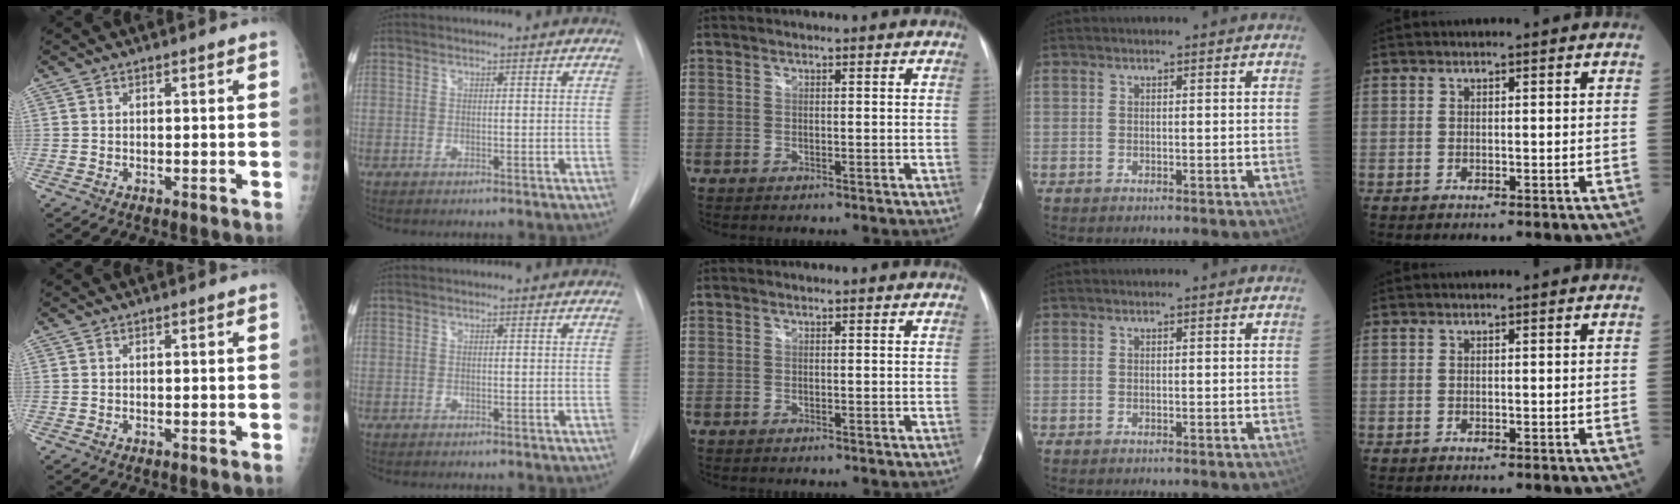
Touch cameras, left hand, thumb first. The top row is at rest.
{}